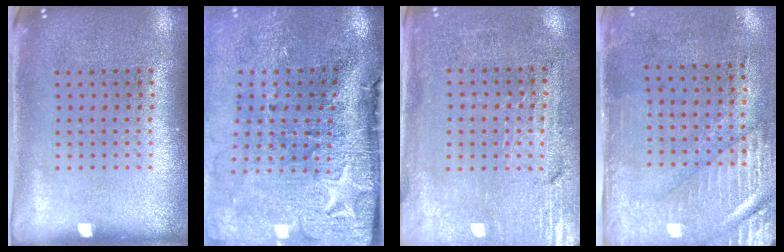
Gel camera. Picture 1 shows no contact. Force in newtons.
{"total": 4.9, "press": 3.8, "slide": 3.1}
{"total": 3.3, "press": 2.9, "slide": 1.5}
{"total": 2.9, "press": 2.4, "slide": 1.6}